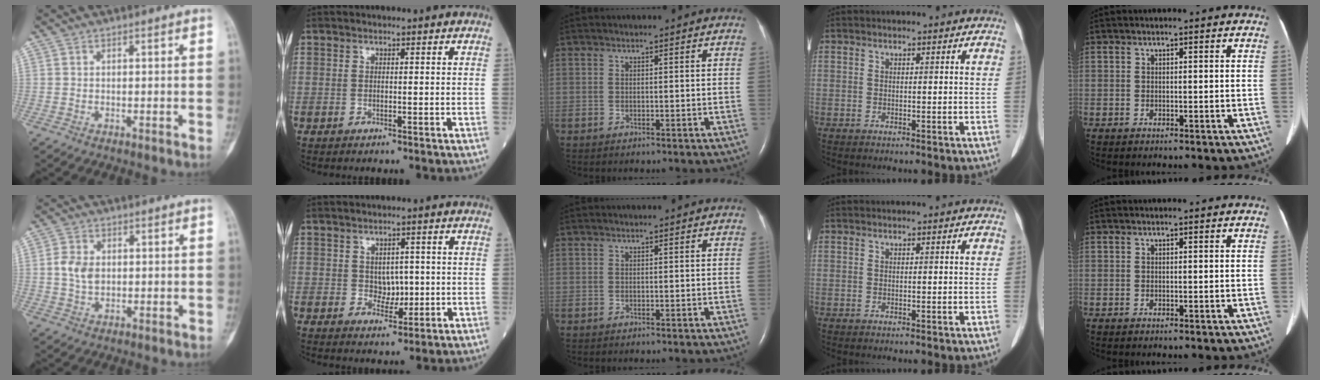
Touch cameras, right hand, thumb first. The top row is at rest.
{"thumb": {"total": 5.3, "force": [0.5, 3.9, 3.6], "torque": [-0.059, 0.002, 0.008]}, "index": {"total": 3.3, "force": [-0.1, 2.3, 2.4], "torque": [-0.028, 0.002, 0.003]}}